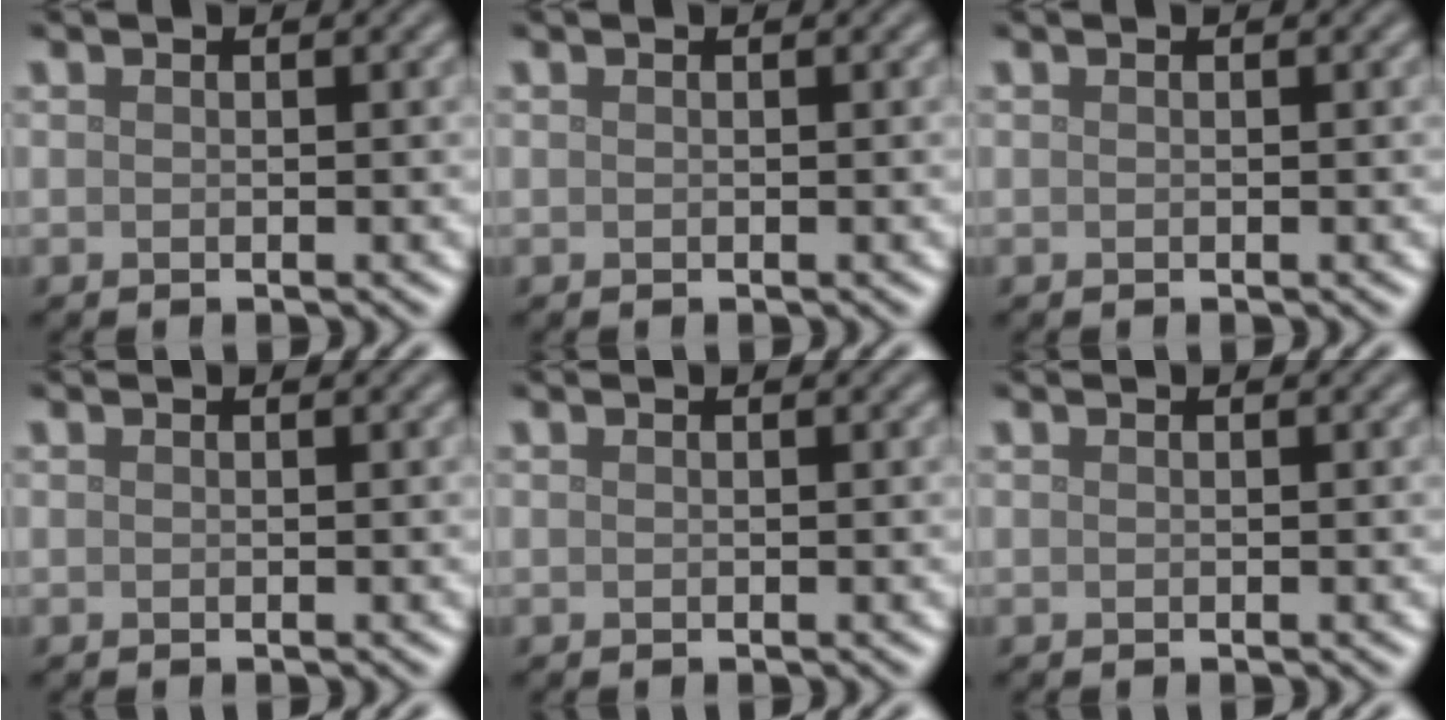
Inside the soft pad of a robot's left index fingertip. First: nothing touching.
{"total": 0.0}
{"total": 0.0}
{"total": 0.0}
{"total": 0.0}
{"total": 0.0}